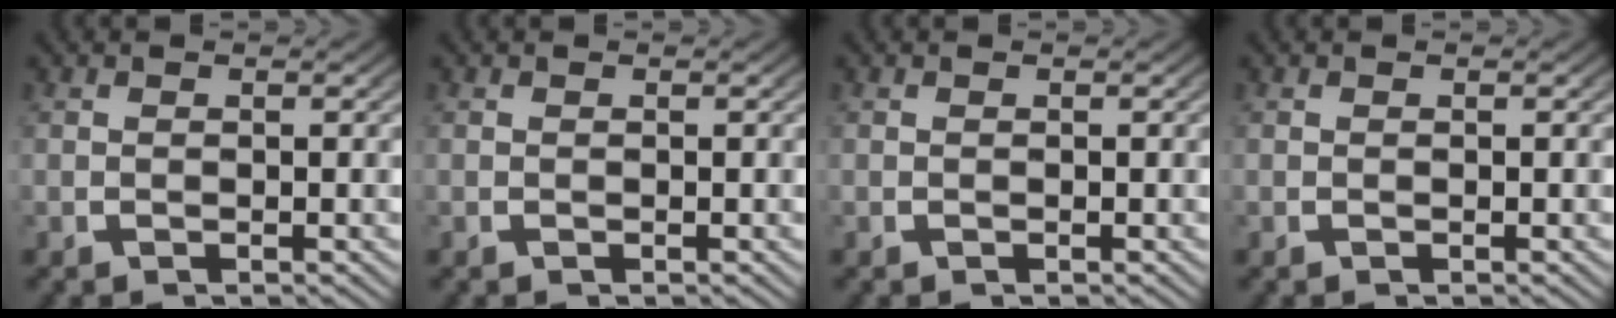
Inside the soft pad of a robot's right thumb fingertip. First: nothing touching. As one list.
[{"total": 0.0}, {"total": 0.0}, {"total": 0.0}]